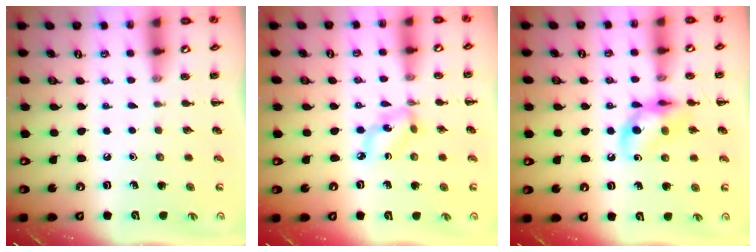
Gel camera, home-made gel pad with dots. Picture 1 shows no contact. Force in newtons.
{"total": 5.0, "press": 4.9, "slide": 1.2}
{"total": 12.5, "press": 12.4, "slide": 1.7}